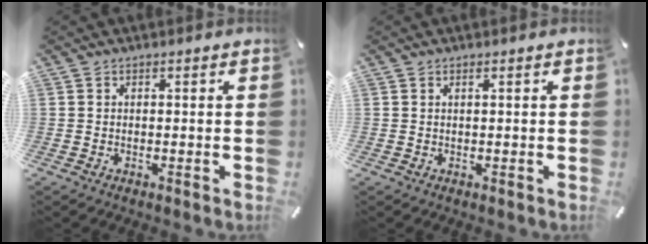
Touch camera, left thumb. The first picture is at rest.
{"total": 0.5, "force": [0.2, 0.0, 0.5], "torque": [-0.007, 0.000, 0.004]}